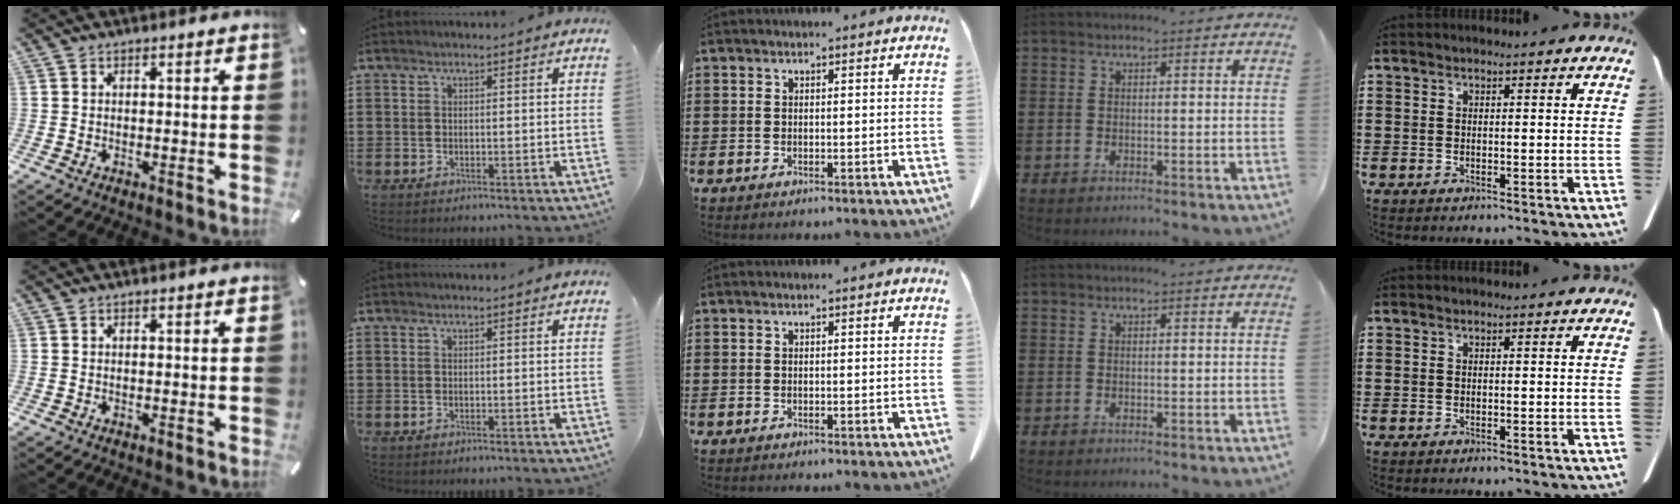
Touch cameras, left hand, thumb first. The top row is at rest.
{}